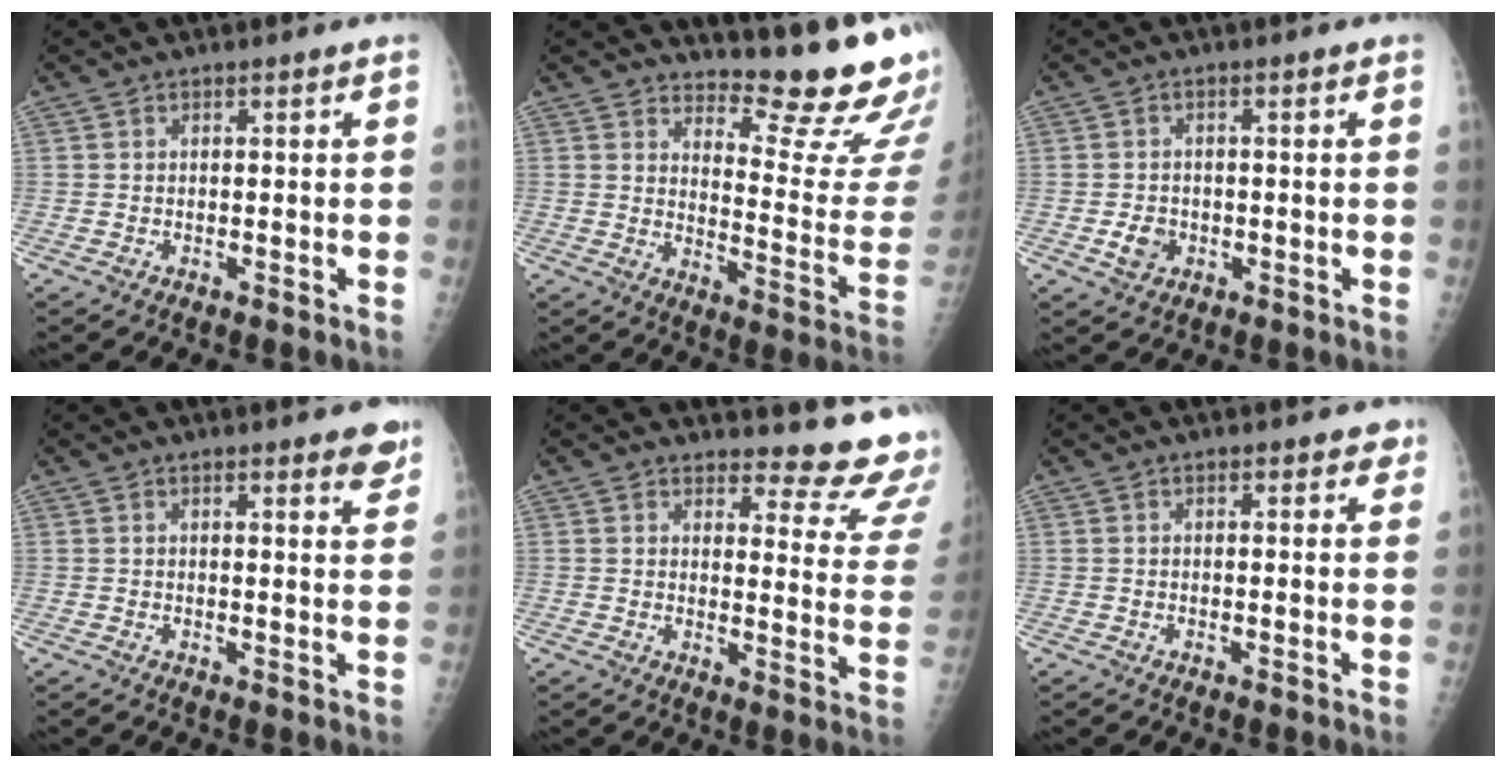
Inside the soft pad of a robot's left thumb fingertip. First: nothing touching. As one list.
[{"total": 17.3, "force": [14.7, 3.5, 8.4], "torque": [-0.073, -0.164, 0.183]}, {"total": 3.3, "force": [-1.0, 2.7, 1.7], "torque": [-0.022, 0.003, -0.014]}, {"total": 4.5, "force": [3.2, 1.1, 3.0], "torque": [-0.021, -0.014, 0.033]}, {"total": 14.3, "force": [13.3, 3.3, 4.1], "torque": [-0.011, -0.144, 0.131]}, {"total": 2.2, "force": [1.5, 1.2, 1.1], "torque": [0.009, -0.003, 0.012]}]